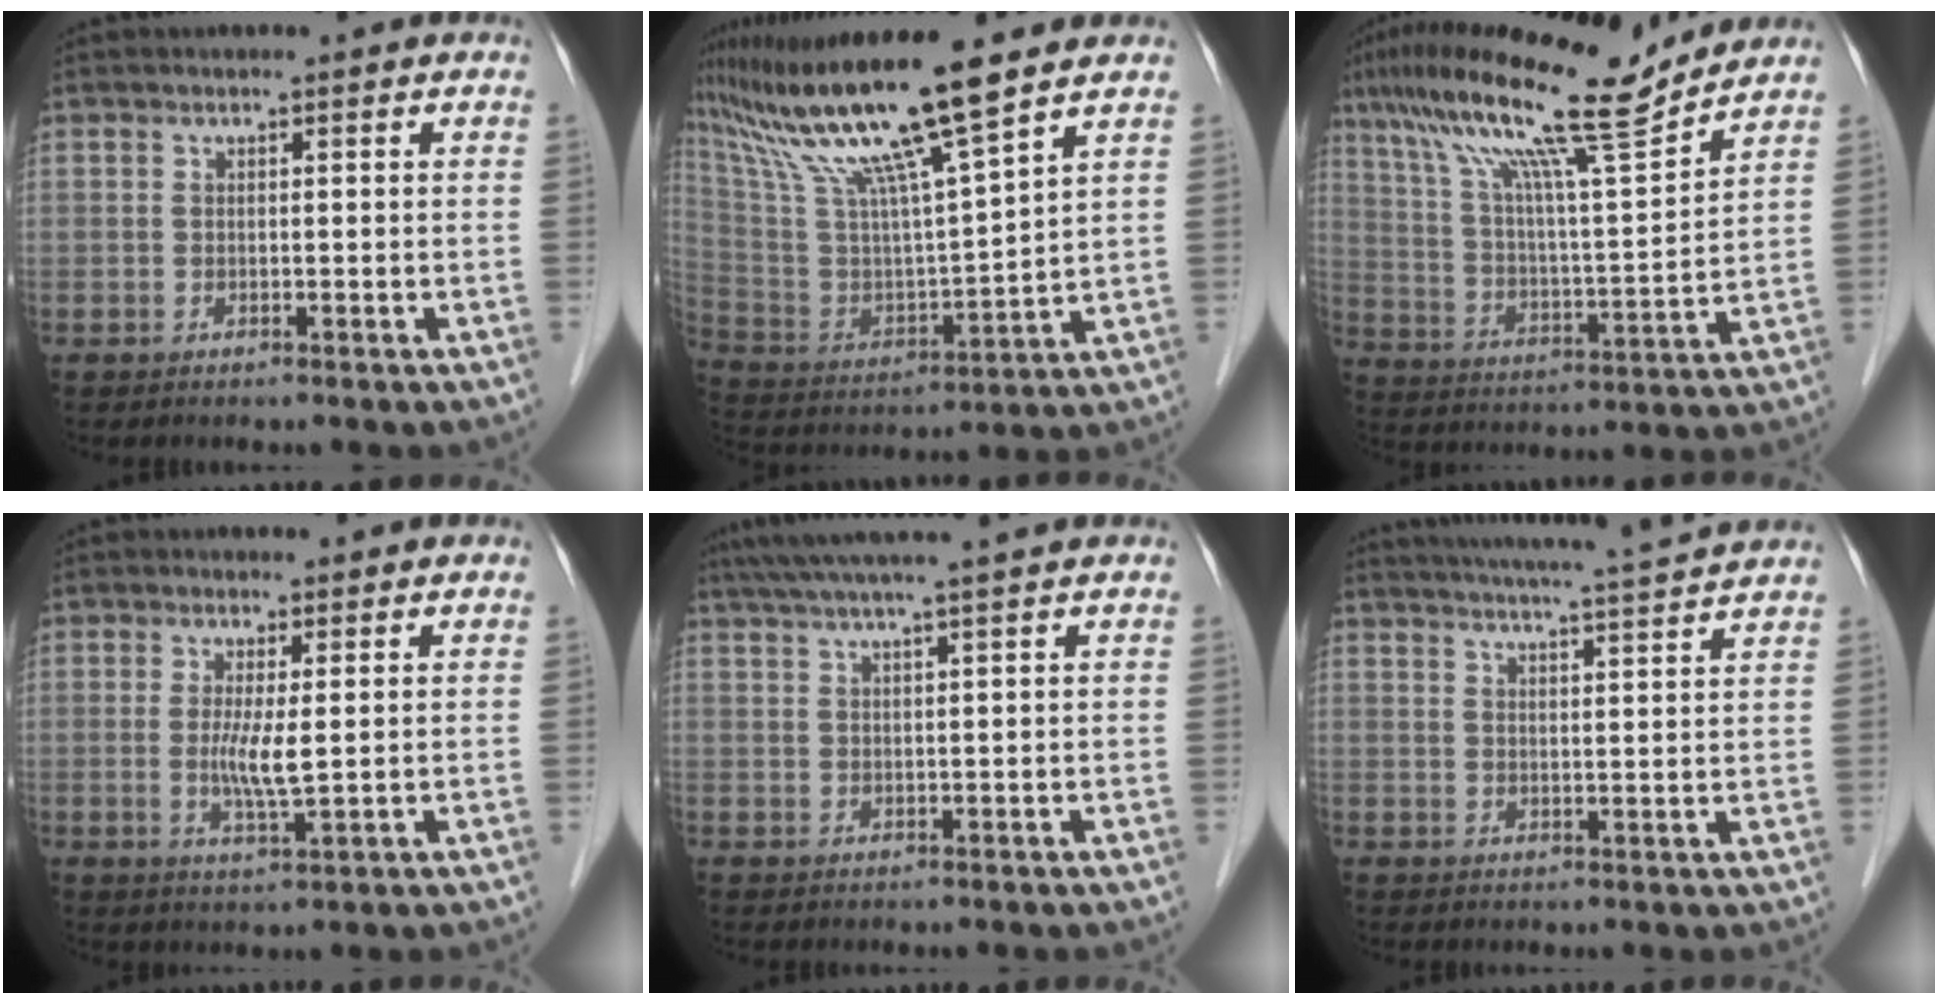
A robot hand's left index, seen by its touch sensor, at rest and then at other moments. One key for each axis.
{"total": 18.0, "fx": 13.4, "fy": -1.0, "fz": 12.0, "tx": -0.223, "ty": 0.001, "tz": 0.249}
{"total": 18.1, "fx": 14.1, "fy": 0.1, "fz": 11.3, "tx": -0.200, "ty": 0.017, "tz": 0.238}
{"total": 4.4, "fx": 0.3, "fy": 0.4, "fz": 4.4, "tx": -0.089, "ty": -0.010, "tz": 0.008}
{"total": 9.2, "fx": 7.6, "fy": -1.1, "fz": 5.0, "tx": -0.078, "ty": 0.030, "tz": 0.107}
{"total": 13.4, "fx": 12.4, "fy": -1.1, "fz": 5.0, "tx": -0.091, "ty": -0.003, "tz": 0.162}